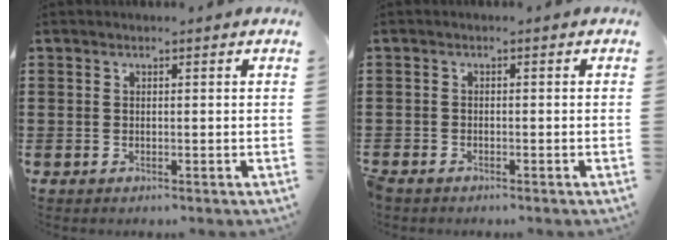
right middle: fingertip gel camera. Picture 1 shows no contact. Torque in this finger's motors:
{"motor_torque": [2.14, 0.00, 0.18, 0.19]}